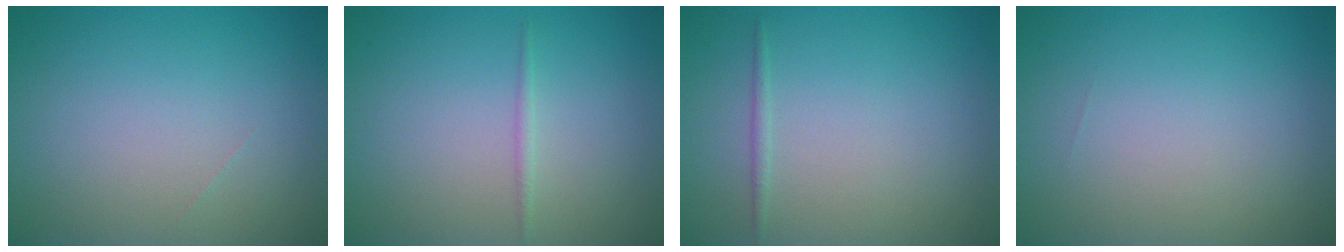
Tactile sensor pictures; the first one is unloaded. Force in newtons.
{"total": 0.7, "press": 0.7, "slide": 0.0}
{"total": 0.6, "press": 0.6, "slide": 0.0}
{"total": 0.0}